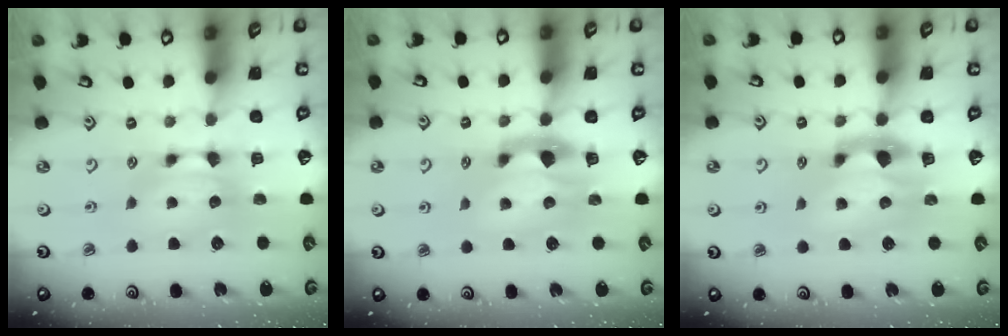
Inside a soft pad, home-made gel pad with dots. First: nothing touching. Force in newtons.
{"total": 2.8, "press": 2.5, "slide": 1.3}
{"total": 2.9, "press": 2.6, "slide": 1.3}